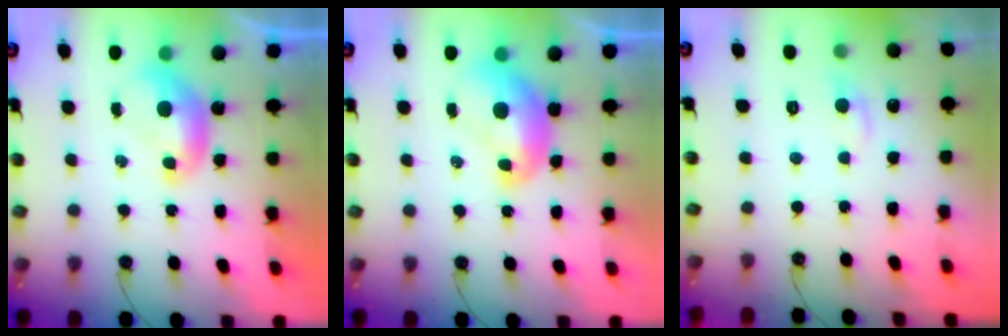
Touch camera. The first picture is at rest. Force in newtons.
{"total": 2.6, "press": 2.5, "slide": 0.7}
{"total": 0.7, "press": 0.1, "slide": 0.7}